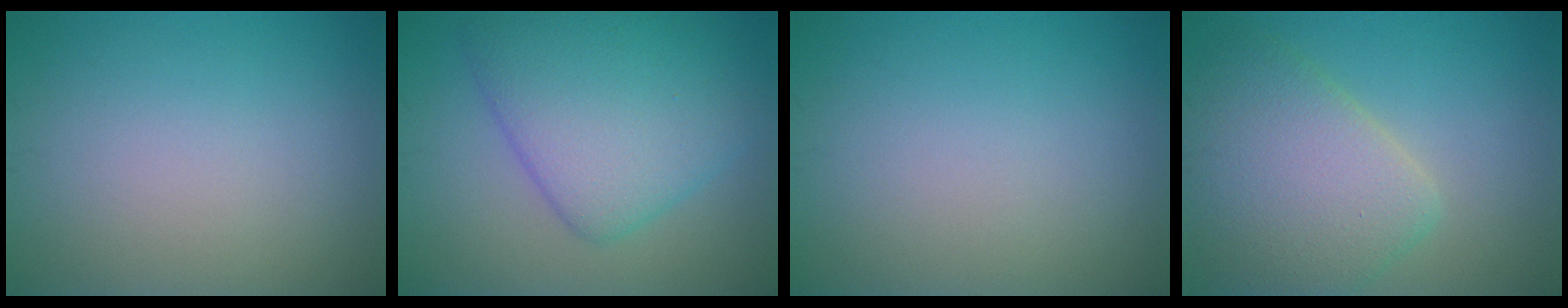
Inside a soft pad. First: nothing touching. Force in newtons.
{"total": 8.0, "press": 8.0, "slide": 0.1}
{"total": 0.0}
{"total": 6.8, "press": 6.8, "slide": 0.4}